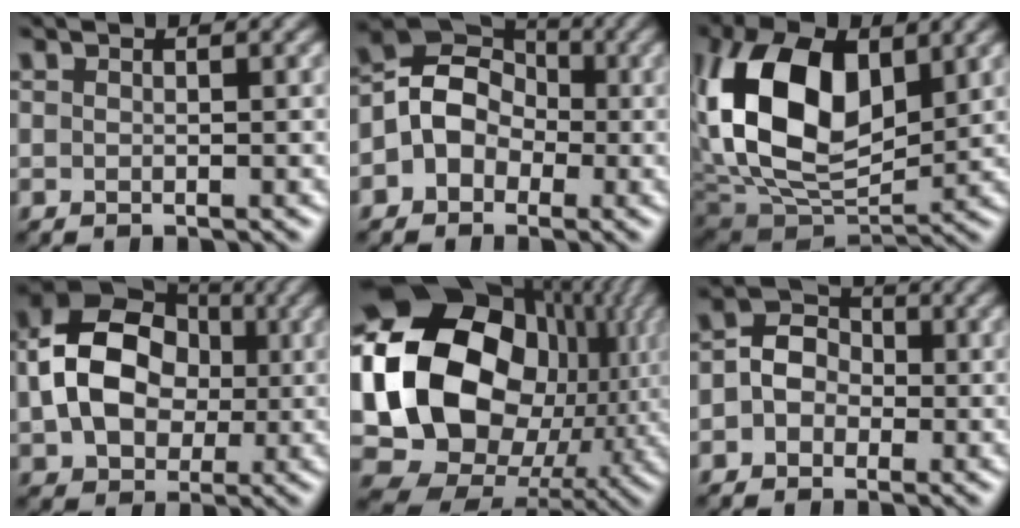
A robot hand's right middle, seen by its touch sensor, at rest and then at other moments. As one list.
[{"total": 6.6, "force": [-0.5, 5.9, 2.9], "torque": [-0.031, 0.033, -0.042]}, {"total": 12.4, "force": [2.8, 7.6, 9.4], "torque": [-0.192, 0.004, 0.049]}, {"total": 10.3, "force": [0.2, 7.8, 6.7], "torque": [-0.134, 0.007, -0.002]}, {"total": 21.0, "force": [1.8, 16.8, 12.5], "torque": [-0.276, -0.012, 0.059]}, {"total": 3.5, "force": [-0.4, 2.9, 1.9], "torque": [-0.021, 0.004, -0.019]}]